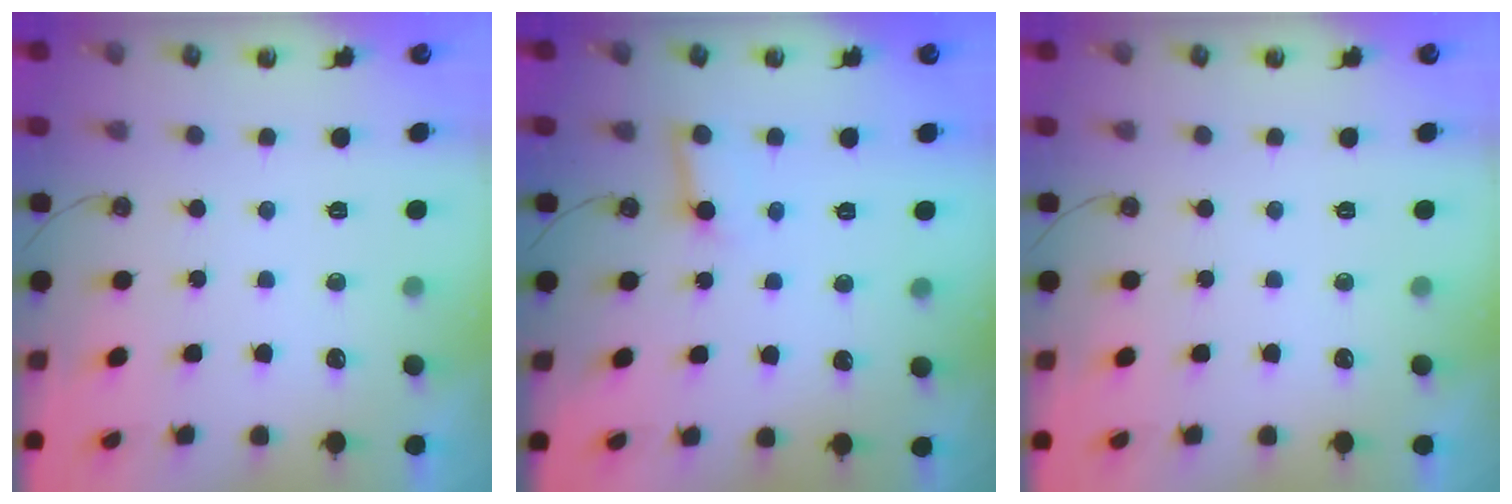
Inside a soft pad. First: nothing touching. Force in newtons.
{"total": 3.8, "press": 3.8, "slide": 0.2}
{"total": 0.0}